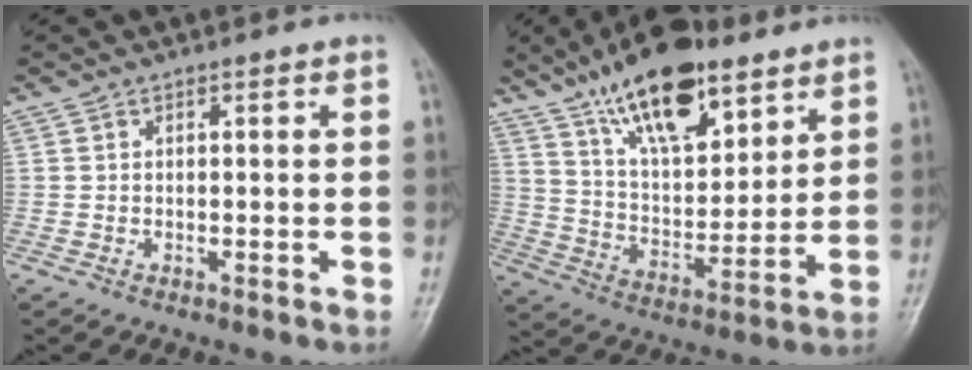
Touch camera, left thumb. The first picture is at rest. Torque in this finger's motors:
{"motor_torque": [1.10, 1.08, 1.44, -1.33, 0.27]}